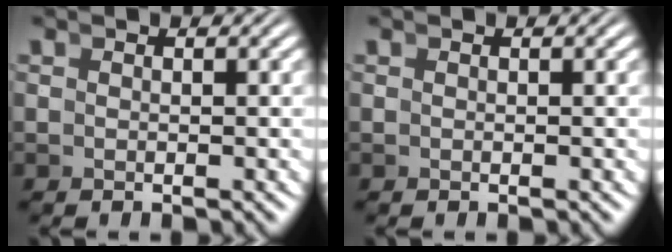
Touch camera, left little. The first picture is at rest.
{"total": 0.0}